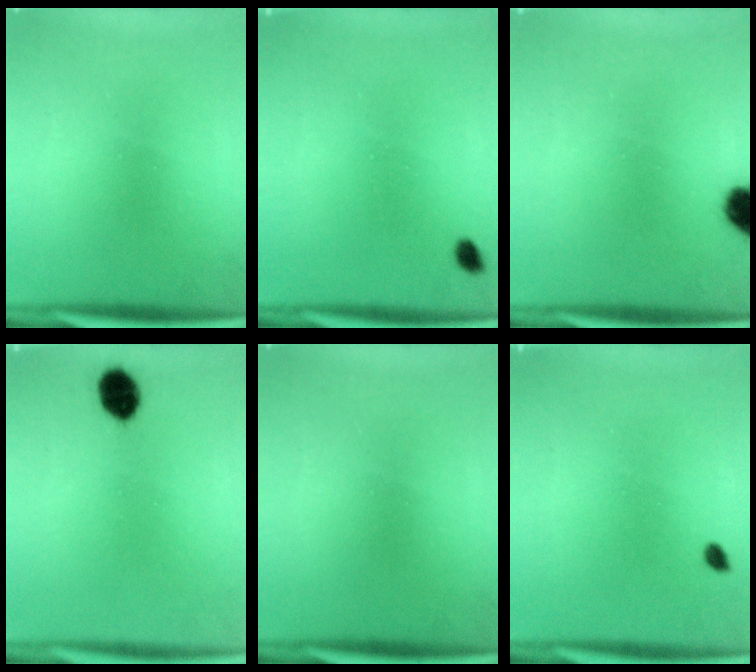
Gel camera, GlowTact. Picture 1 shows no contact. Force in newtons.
{"total": 1.3}
{"total": 9.3}
{"total": 6.3}
{"total": 0.0}
{"total": 0.9}